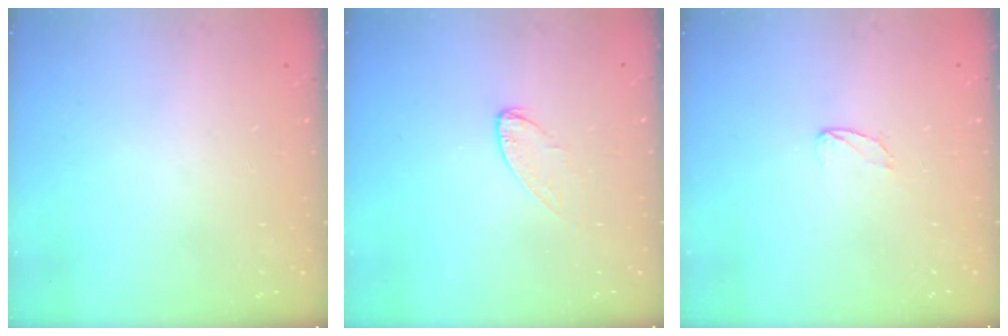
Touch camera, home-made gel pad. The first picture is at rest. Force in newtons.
{"total": 5.3, "press": 5.2, "slide": 0.4}
{"total": 4.1, "press": 4.1, "slide": 0.4}